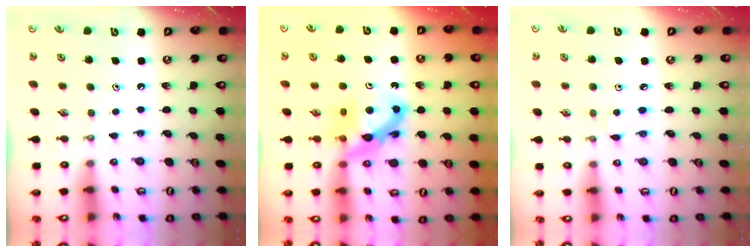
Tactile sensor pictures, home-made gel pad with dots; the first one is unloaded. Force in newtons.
{"total": 7.2, "press": 7.2, "slide": 0.1}
{"total": 2.7, "press": 2.7, "slide": 0.3}